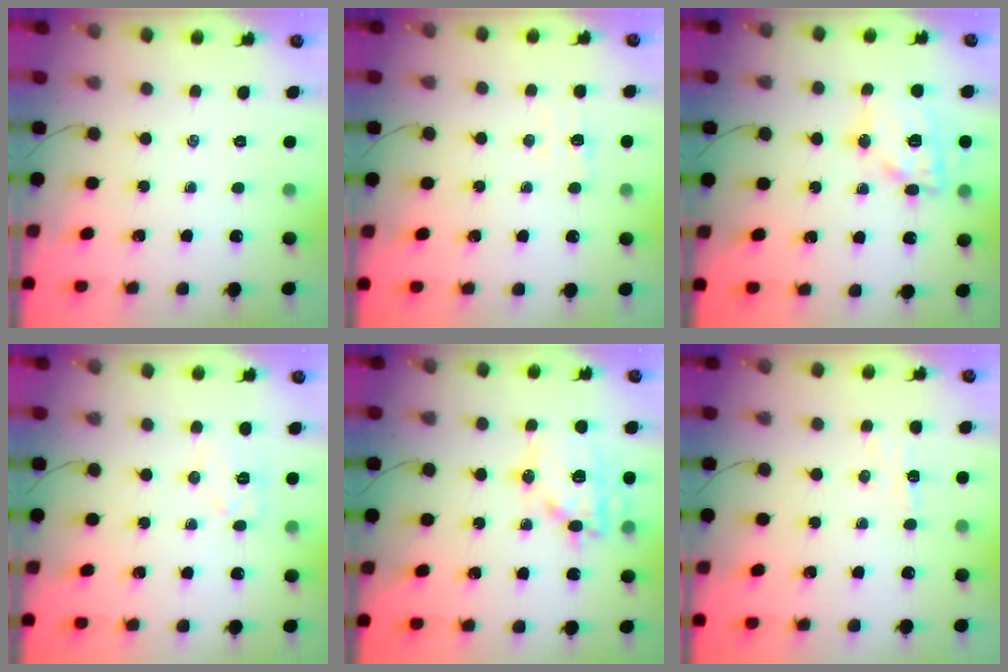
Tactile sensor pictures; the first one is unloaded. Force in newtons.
{"total": 3.9, "press": 3.8, "slide": 0.9}
{"total": 14.0, "press": 13.9, "slide": 1.7}
{"total": 6.7, "press": 6.7, "slide": 0.8}
{"total": 15.3, "press": 15.2, "slide": 2.2}
{"total": 3.9, "press": 3.7, "slide": 1.2}